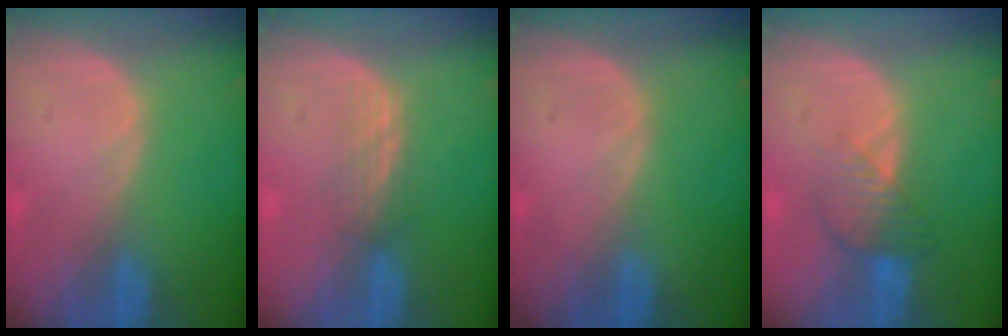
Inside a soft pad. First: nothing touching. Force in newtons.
{"total": 2.4, "press": 2.3, "slide": 0.5}
{"total": 0.0}
{"total": 4.5, "press": 3.9, "slide": 2.3}